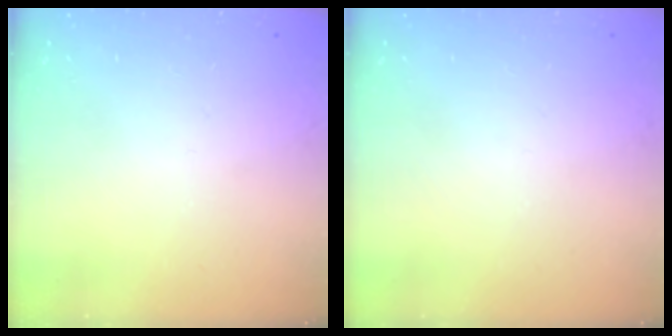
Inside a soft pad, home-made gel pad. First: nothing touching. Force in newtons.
{"total": 0.0}